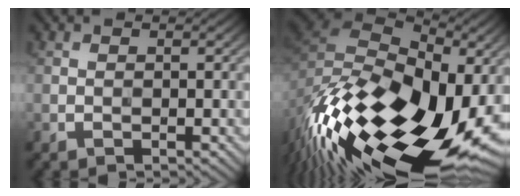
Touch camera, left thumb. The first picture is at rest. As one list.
[{"total": 19.3, "force": [-6.6, 9.8, 15.3], "torque": [-0.300, -0.012, -0.114]}]